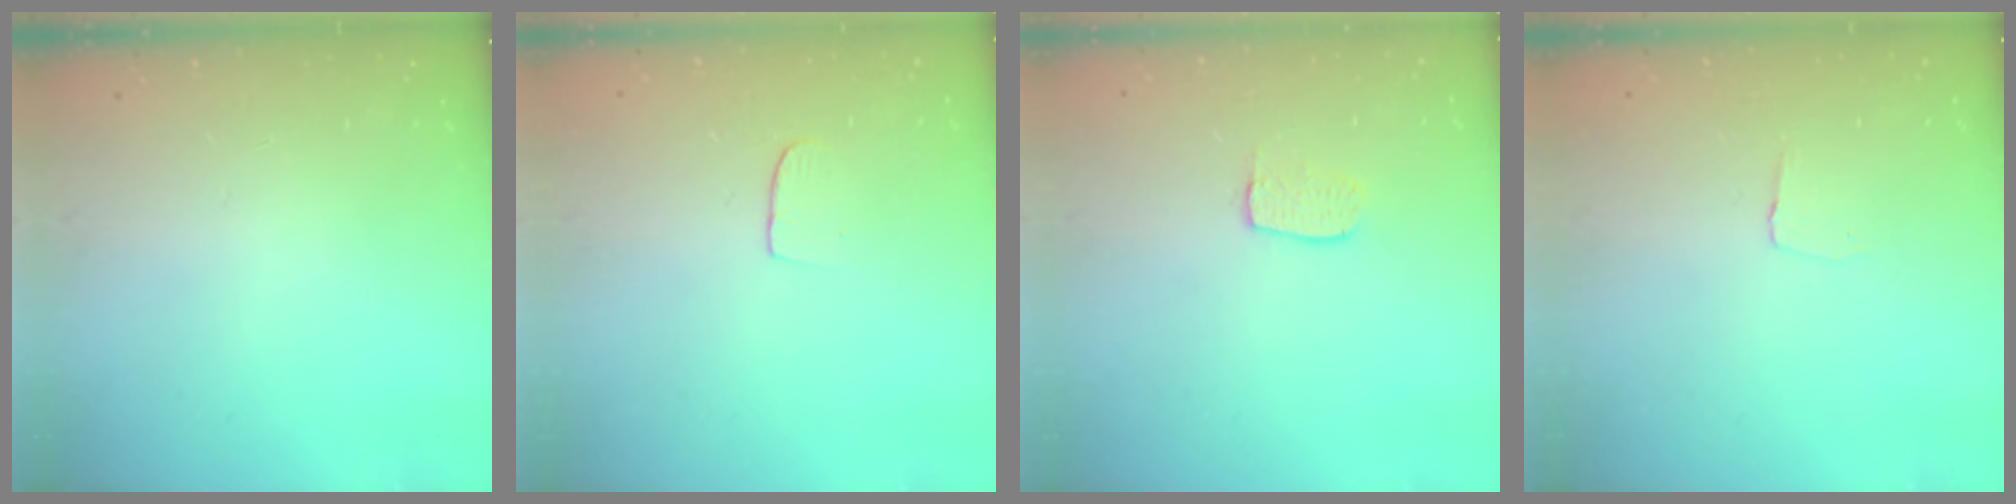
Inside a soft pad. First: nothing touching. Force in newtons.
{"total": 6.0, "press": 5.9, "slide": 0.5}
{"total": 6.8, "press": 6.8, "slide": 0.4}
{"total": 3.5, "press": 3.4, "slide": 0.2}